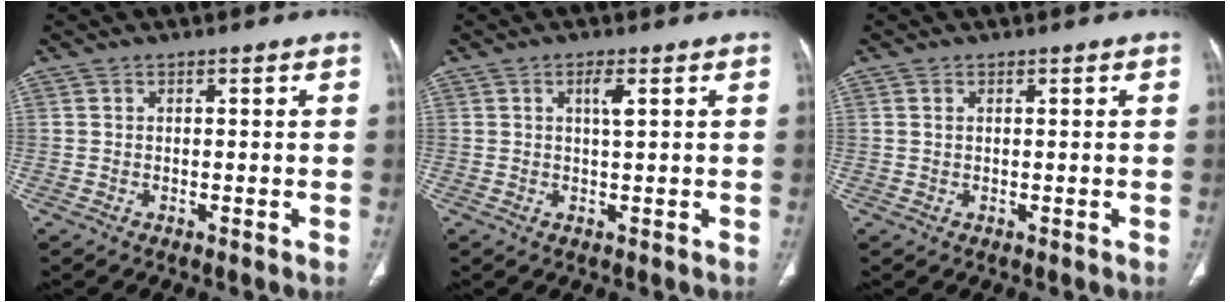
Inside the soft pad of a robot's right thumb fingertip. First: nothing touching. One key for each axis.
{"total": 2.4, "fx": 0.8, "fy": 0.5, "fz": 2.2, "tx": -0.044, "ty": -0.001, "tz": 0.014}
{"total": 0.8, "fx": 0.3, "fy": 0.5, "fz": 0.6, "tx": -0.014, "ty": 0.003, "tz": 0.008}